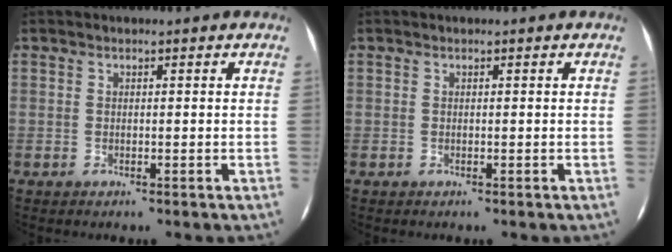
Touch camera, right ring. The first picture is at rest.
{"total": 0.0}